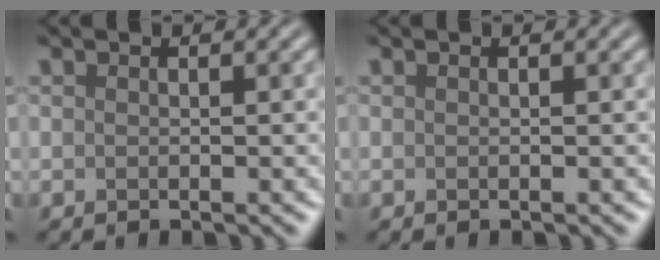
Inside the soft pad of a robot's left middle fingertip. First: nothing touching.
{"total": 0.0}